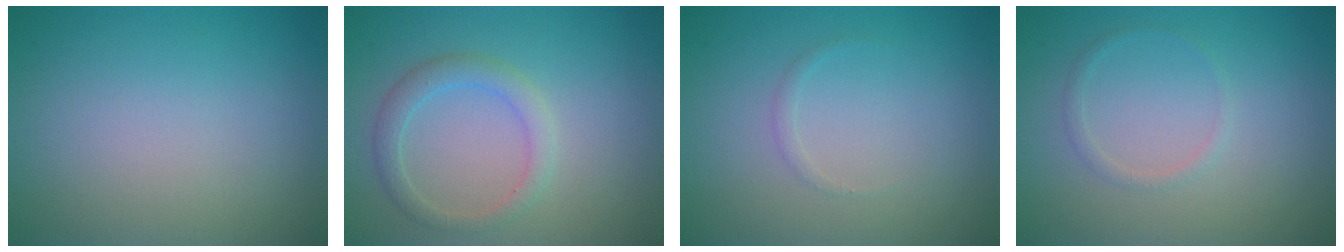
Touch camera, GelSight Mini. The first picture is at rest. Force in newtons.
{"total": 2.2, "press": 2.2, "slide": 0.1}
{"total": 0.5, "press": 0.5, "slide": 0.0}
{"total": 0.9, "press": 0.9, "slide": 0.1}